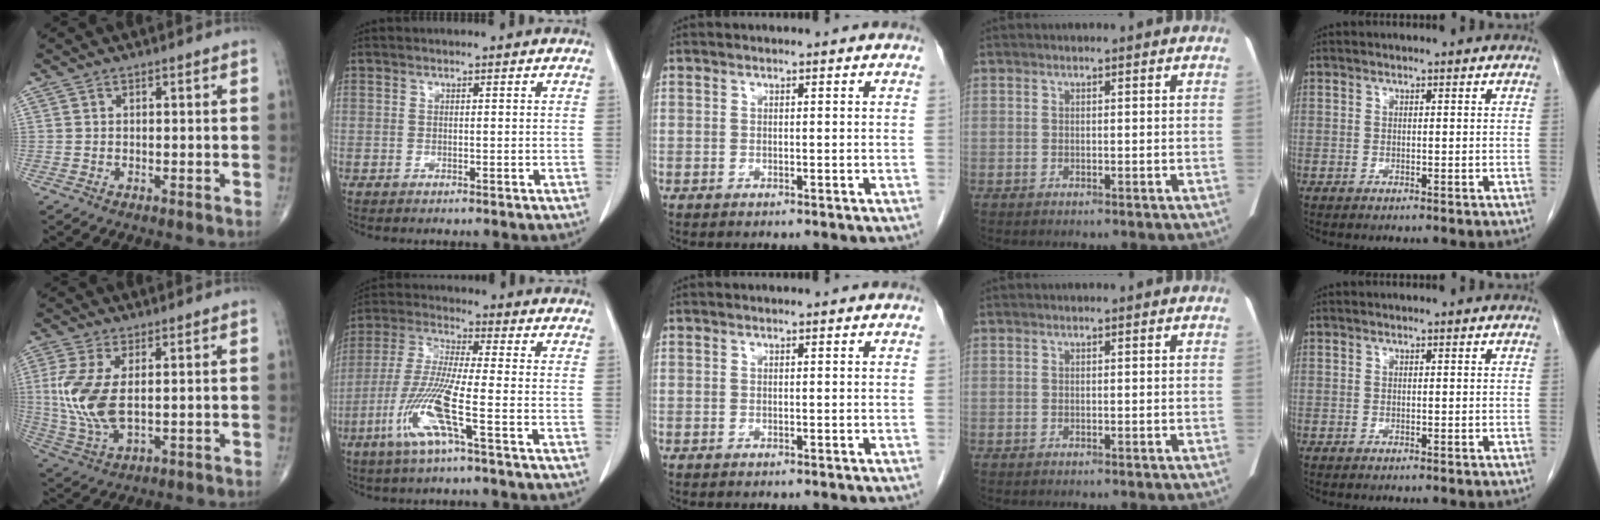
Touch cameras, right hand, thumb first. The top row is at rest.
{"thumb": {"total": 11.1, "force": [1.2, 5.3, 9.6], "torque": [-0.226, -0.007, 0.035]}, "index": {"total": 10.9, "force": [-4.6, -0.3, 9.9], "torque": [-0.209, -0.014, -0.098]}}